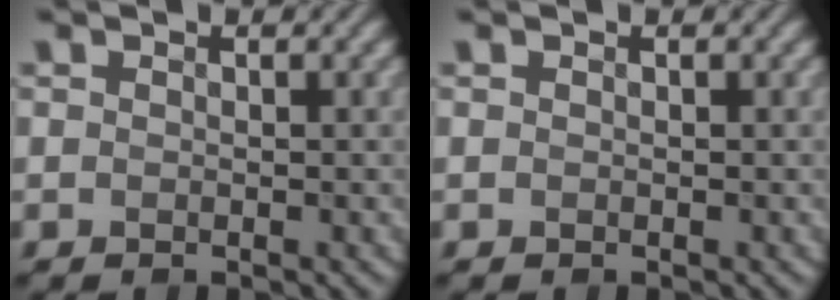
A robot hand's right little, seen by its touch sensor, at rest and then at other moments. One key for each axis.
{"total": 0.0}